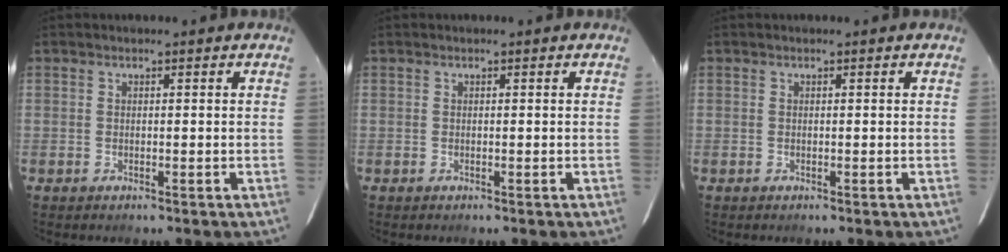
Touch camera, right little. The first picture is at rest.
{"total": 0.0}
{"total": 0.0}